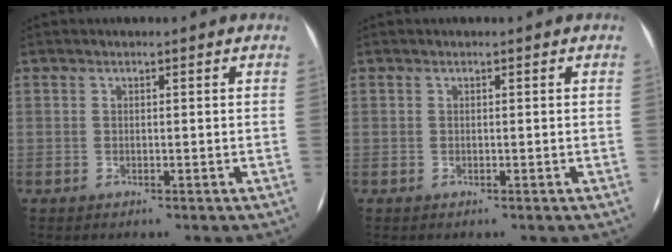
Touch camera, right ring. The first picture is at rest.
{"total": 0.0}